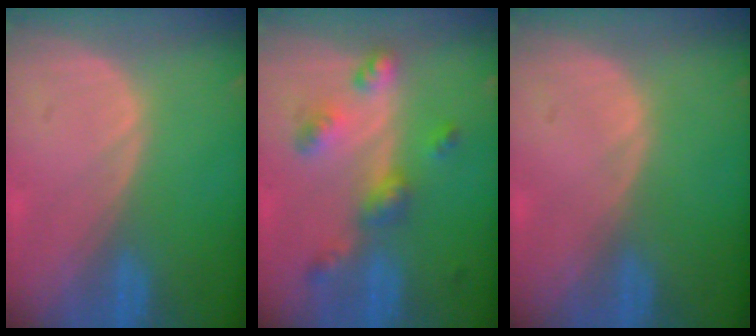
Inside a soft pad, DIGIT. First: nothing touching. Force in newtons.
{"total": 6.6, "press": 5.9, "slide": 3.1}
{"total": 0.0}